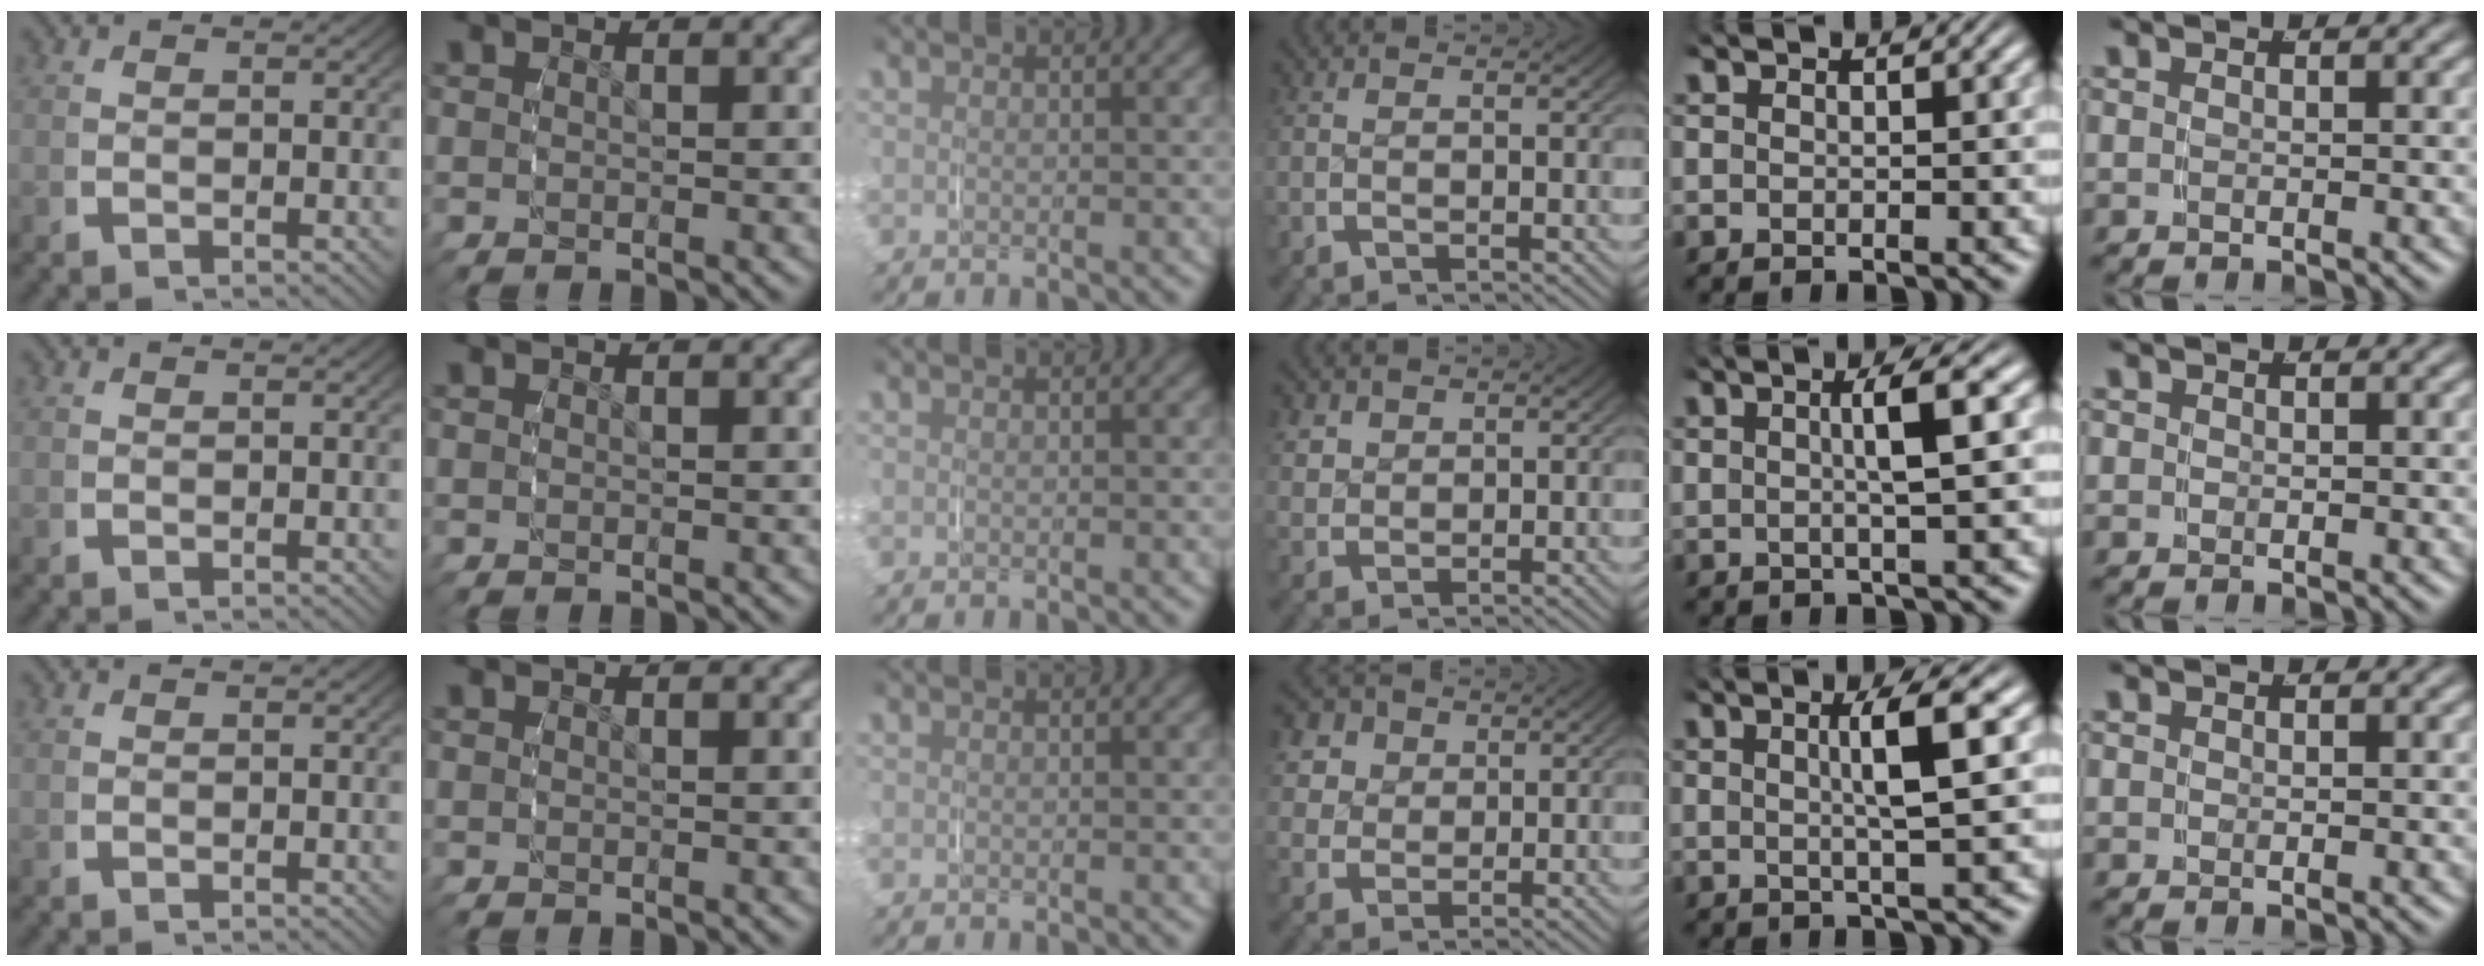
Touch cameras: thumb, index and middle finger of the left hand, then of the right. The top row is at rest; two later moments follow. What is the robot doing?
{"motion": "grasp_and_lifting", "object": "paper towel"}